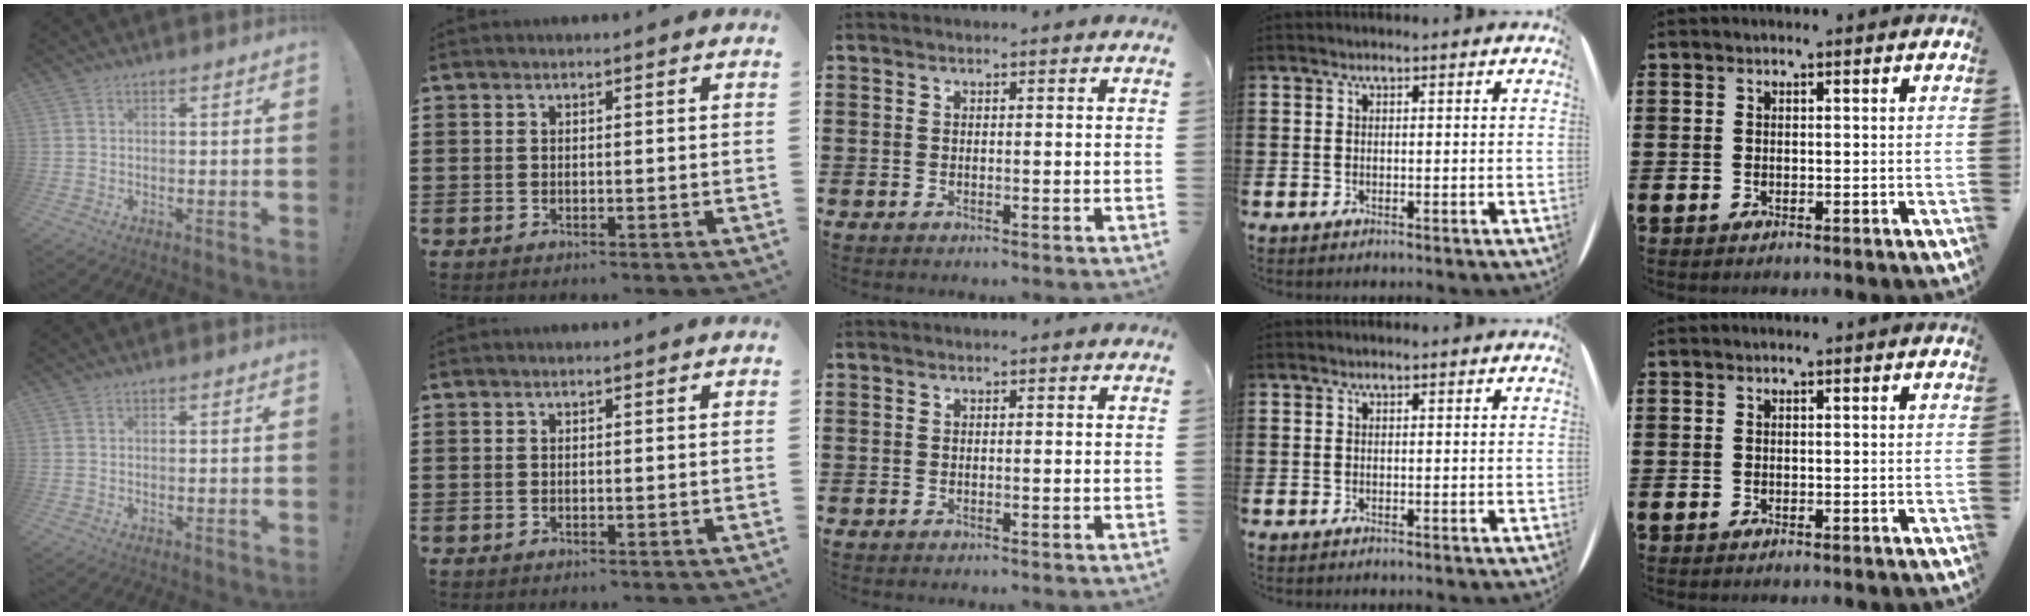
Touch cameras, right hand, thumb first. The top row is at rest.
{}